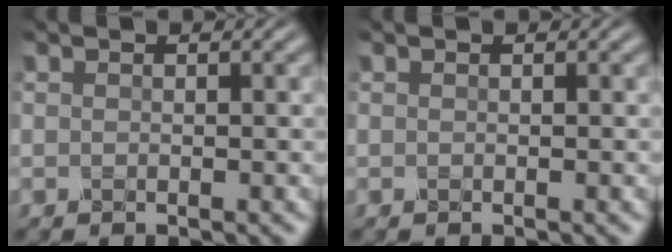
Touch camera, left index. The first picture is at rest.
{"total": 0.0}